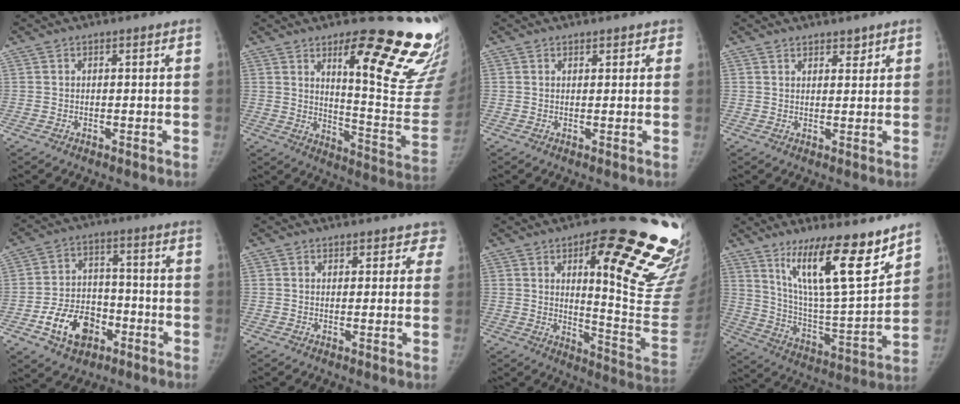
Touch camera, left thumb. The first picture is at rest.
{"total": 24.4, "force": [15.2, 5.5, 18.2], "torque": [-0.185, -0.114, 0.208]}
{"total": 1.7, "force": [1.3, 1.1, 0.4], "torque": [0.018, -0.004, 0.010]}
{"total": 2.4, "force": [1.9, 1.2, 0.8], "torque": [0.005, -0.011, 0.026]}
{"total": 11.9, "force": [-5.3, 8.3, 6.7], "torque": [-0.086, 0.030, -0.088]}
{"total": 3.6, "force": [2.9, 2.0, 0.0], "torque": [0.045, -0.012, 0.014]}
{"total": 29.0, "force": [12.6, 8.4, 24.8], "torque": [-0.213, -0.044, 0.182]}
{"total": 19.3, "force": [13.0, 3.8, 13.7], "torque": [-0.197, -0.088, 0.227]}